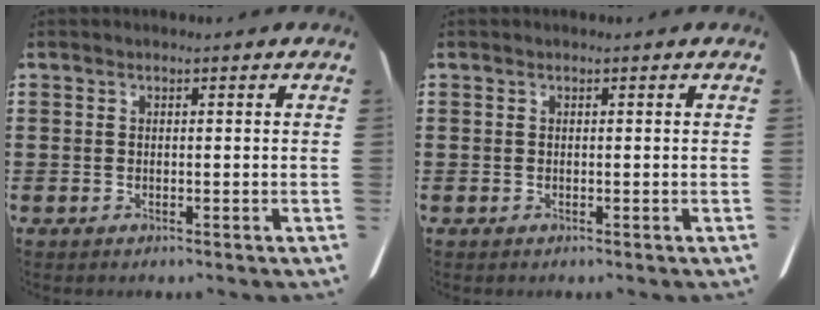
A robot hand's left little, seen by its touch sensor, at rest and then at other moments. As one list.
[{"total": 0.0}]